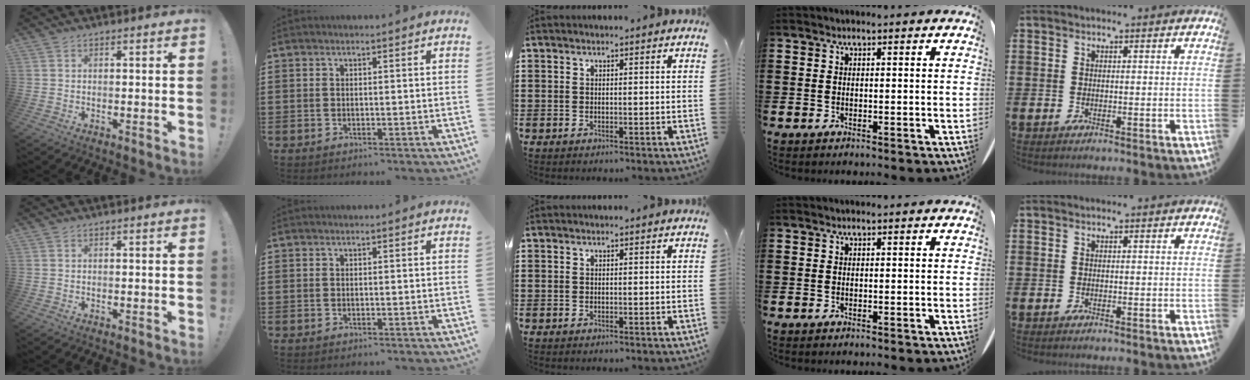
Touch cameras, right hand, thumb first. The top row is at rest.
{}